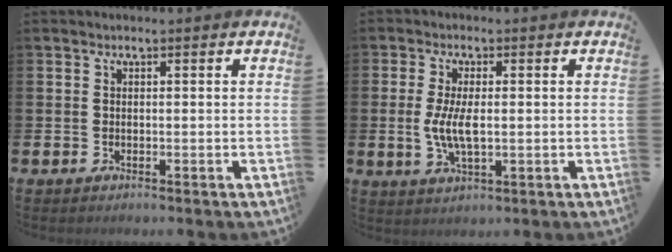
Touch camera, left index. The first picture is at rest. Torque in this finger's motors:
{"motor_torque": [0.36, -0.02, 0.23, 0.21]}